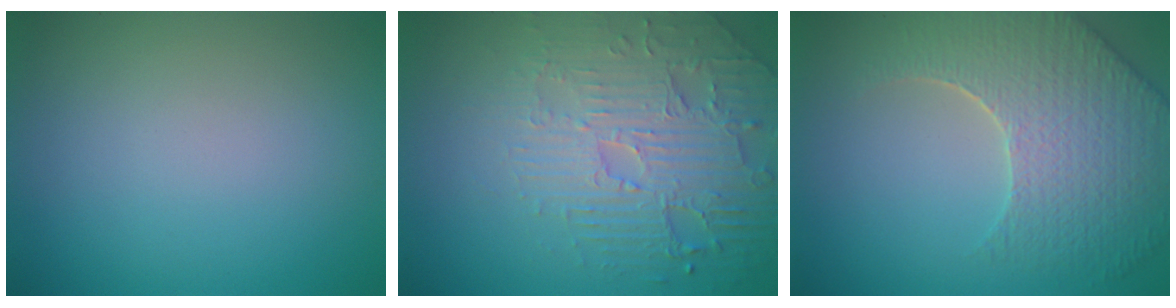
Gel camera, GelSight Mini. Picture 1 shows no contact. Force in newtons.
{"total": 4.6, "press": 4.3, "slide": 1.6}
{"total": 7.0, "press": 5.5, "slide": 4.3}